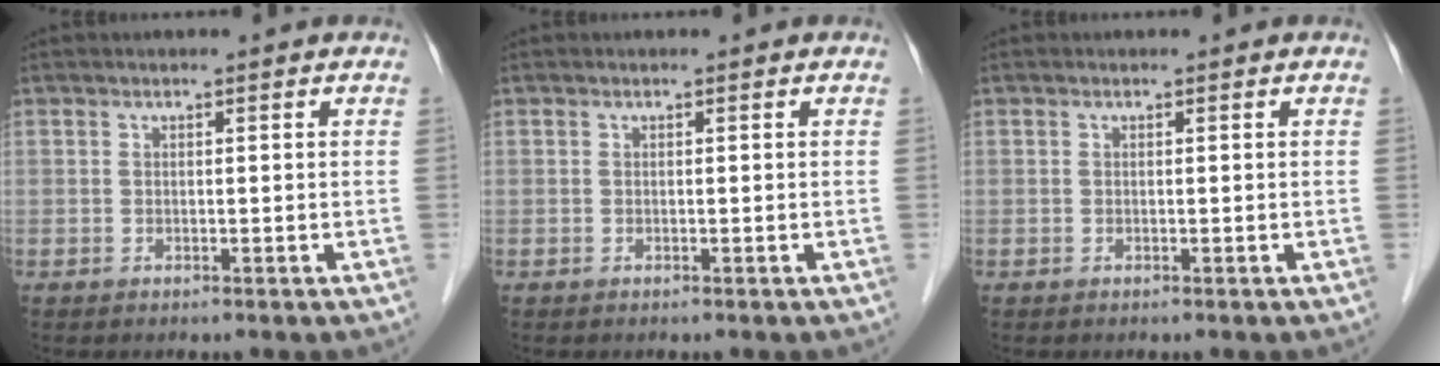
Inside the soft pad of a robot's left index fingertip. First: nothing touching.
{"total": 0.0}
{"total": 0.0}